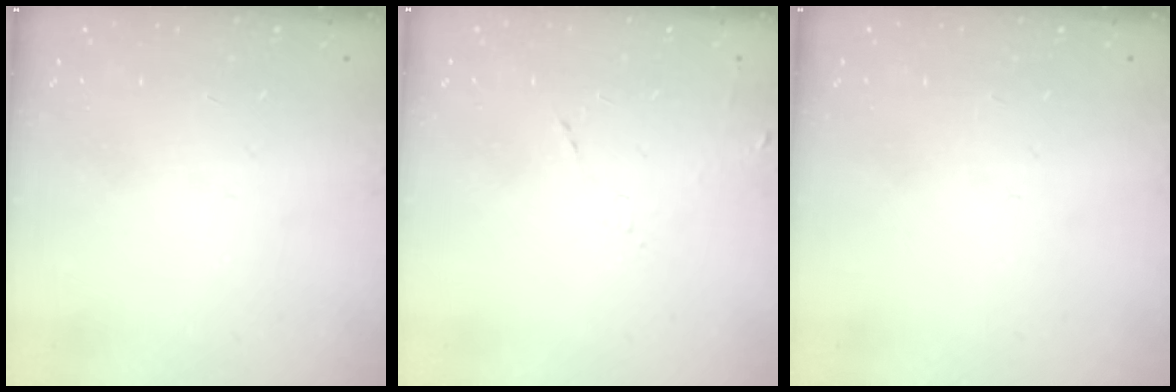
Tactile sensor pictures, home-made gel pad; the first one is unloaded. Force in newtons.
{"total": 5.4, "press": 5.3, "slide": 0.9}
{"total": 0.0}